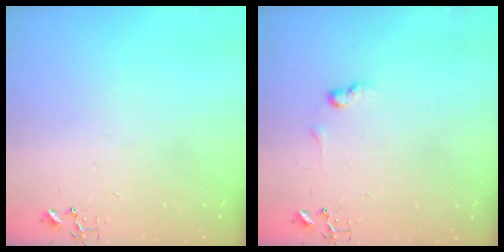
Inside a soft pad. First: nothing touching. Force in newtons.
{"total": 6.0, "press": 6.0, "slide": 0.8}